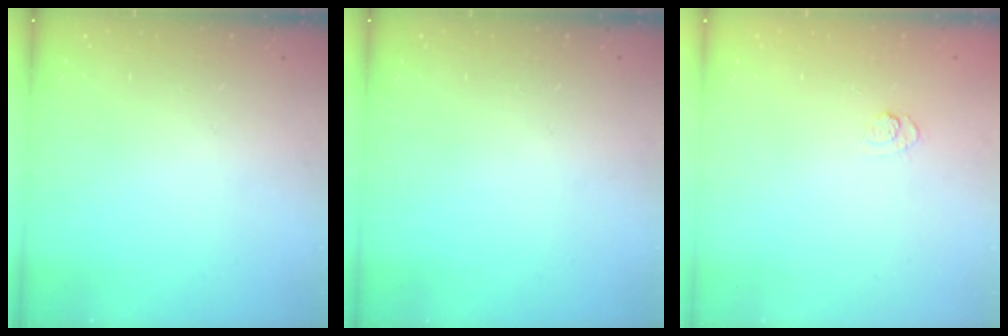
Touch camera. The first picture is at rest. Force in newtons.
{"total": 0.0}
{"total": 4.0, "press": 3.8, "slide": 1.4}